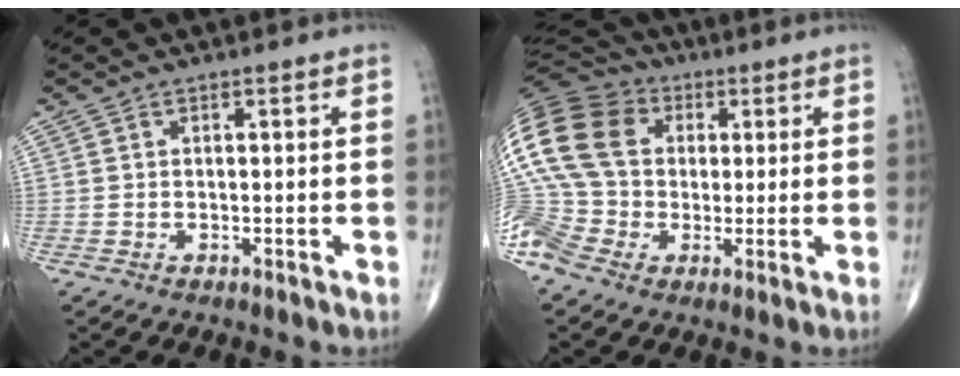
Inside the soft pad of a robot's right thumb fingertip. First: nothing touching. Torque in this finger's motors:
{"motor_torque": [0.88, 0.74, 2.08, -0.29, 0.64]}